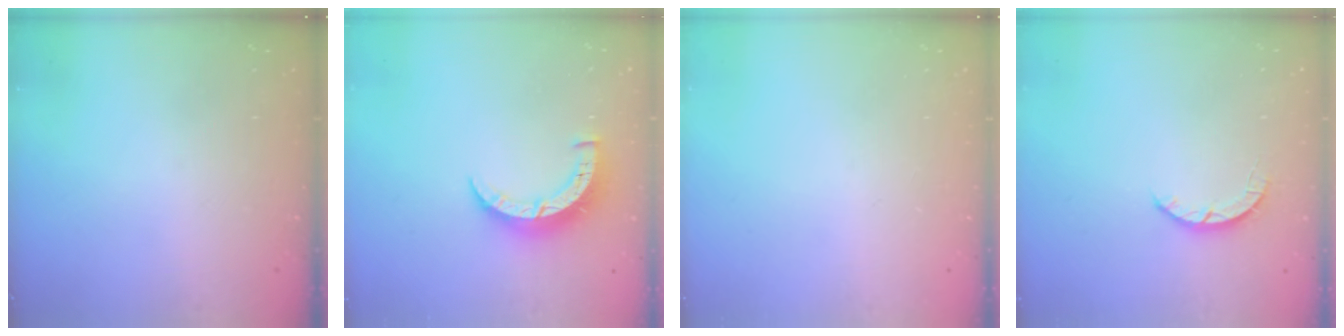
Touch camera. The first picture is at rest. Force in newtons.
{"total": 7.0, "press": 7.0, "slide": 0.2}
{"total": 0.0}
{"total": 2.5, "press": 2.4, "slide": 0.4}